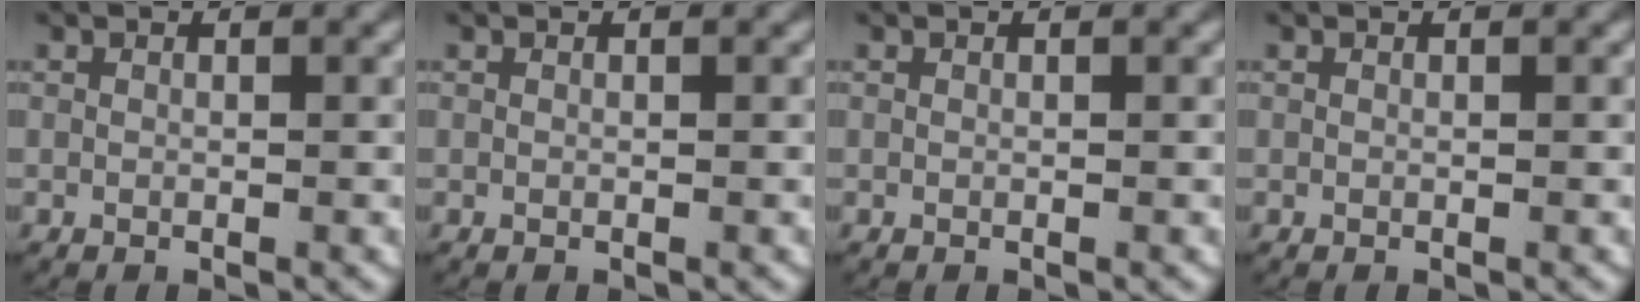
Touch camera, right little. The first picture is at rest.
{"total": 0.0}
{"total": 0.0}
{"total": 0.0}